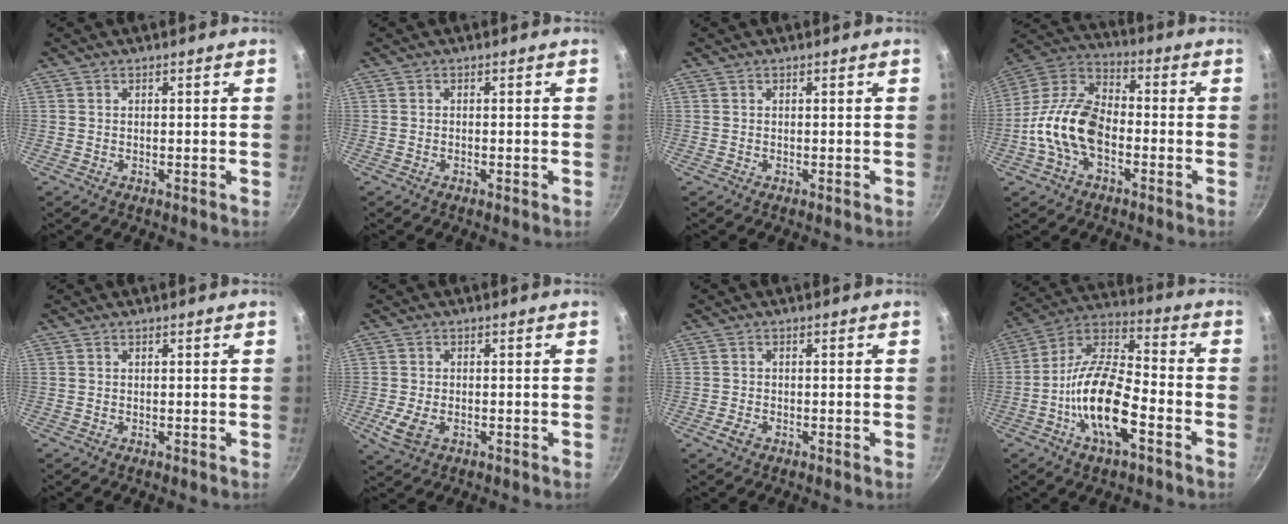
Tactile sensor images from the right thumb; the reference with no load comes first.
{"total": 0.5, "force": [-0.3, 0.1, 0.4], "torque": [-0.009, 0.004, -0.007]}
{"total": 0.0}
{"total": 14.8, "force": [-3.8, 8.9, 11.2], "torque": [-0.189, 0.046, -0.091]}
{"total": 0.0}
{"total": 4.8, "force": [-1.5, 2.8, 3.6], "torque": [-0.073, -0.002, -0.026]}
{"total": 2.0, "force": [-1.1, 1.0, 1.4], "torque": [-0.032, 0.008, -0.023]}
{"total": 17.0, "force": [-6.0, 6.8, 14.4], "torque": [-0.258, 0.040, -0.128]}